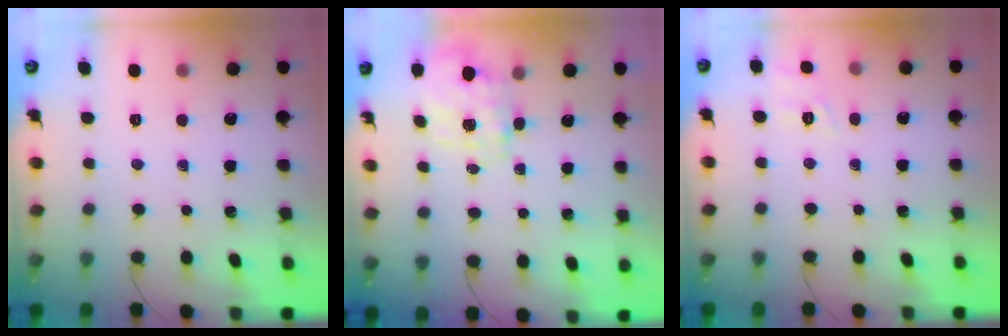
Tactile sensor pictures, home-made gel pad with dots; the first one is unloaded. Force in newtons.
{"total": 3.6, "press": 3.5, "slide": 0.8}
{"total": 2.8, "press": 2.2, "slide": 1.7}